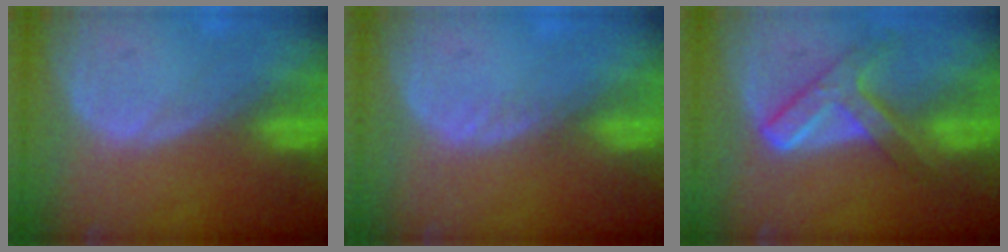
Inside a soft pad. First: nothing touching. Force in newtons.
{"total": 1.2, "press": 0.9, "slide": 0.8}
{"total": 7.2, "press": 6.2, "slide": 3.8}